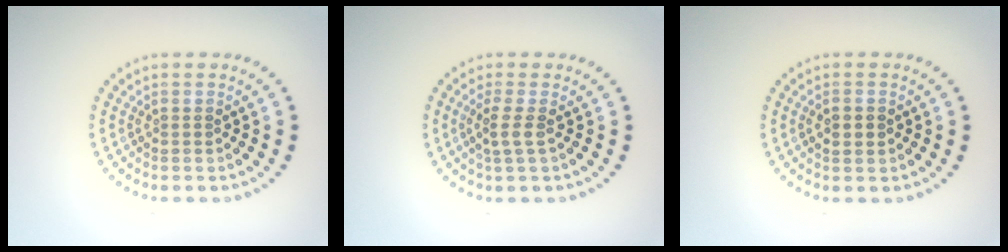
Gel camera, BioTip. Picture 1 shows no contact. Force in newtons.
{"total": 1.5, "press": 1.3, "slide": 0.9}
{"total": 1.4, "press": 1.4, "slide": 0.1}